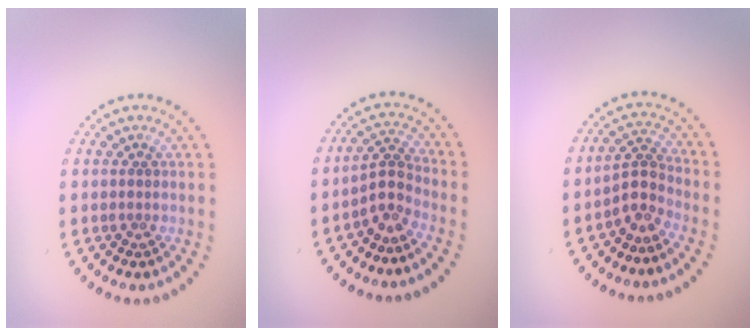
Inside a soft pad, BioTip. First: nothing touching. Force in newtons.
{"total": 2.5, "press": 1.8, "slide": 1.8}
{"total": 2.5, "press": 1.7, "slide": 1.8}